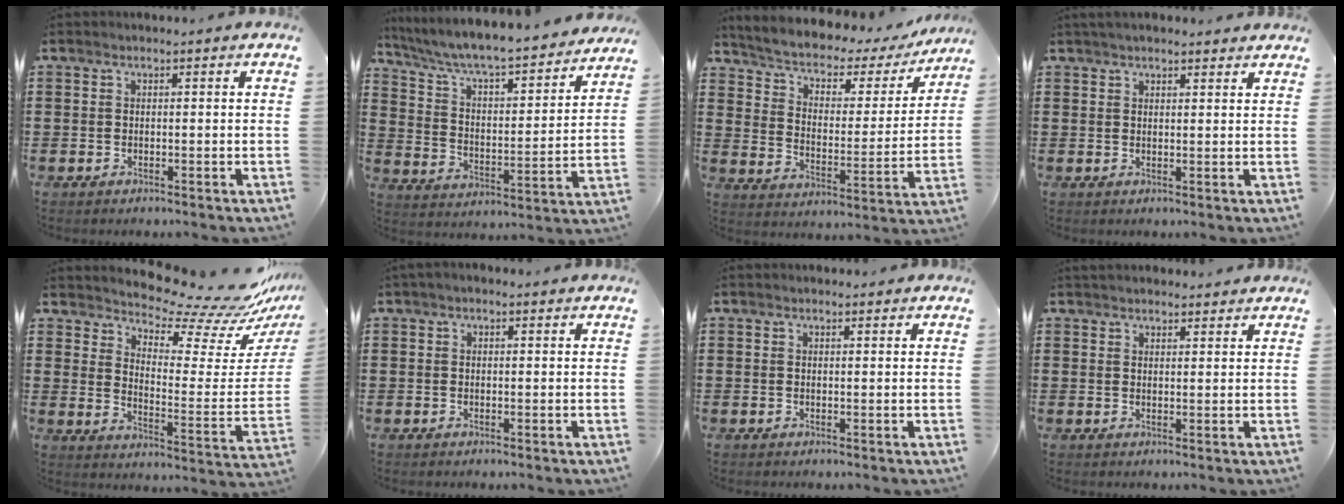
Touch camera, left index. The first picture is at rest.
{"total": 5.7, "force": [5.2, 0.3, 2.4], "torque": [-0.072, -0.047, 0.081]}
{"total": 3.5, "force": [2.5, 1.8, 1.7], "torque": [-0.050, -0.024, 0.033]}
{"total": 2.0, "force": [1.9, 0.3, 0.6], "torque": [-0.015, 0.004, 0.036]}
{"total": 10.1, "force": [9.2, 1.5, 3.8], "torque": [-0.078, -0.081, 0.155]}
{"total": 0.6, "force": [0.1, 0.3, 0.5], "torque": [-0.009, 0.005, 0.001]}
{"total": 0.7, "force": [0.6, 0.4, 0.1], "torque": [-0.004, 0.003, 0.012]}
{"total": 2.0, "force": [1.9, 0.3, 0.1], "torque": [-0.006, 0.001, 0.038]}